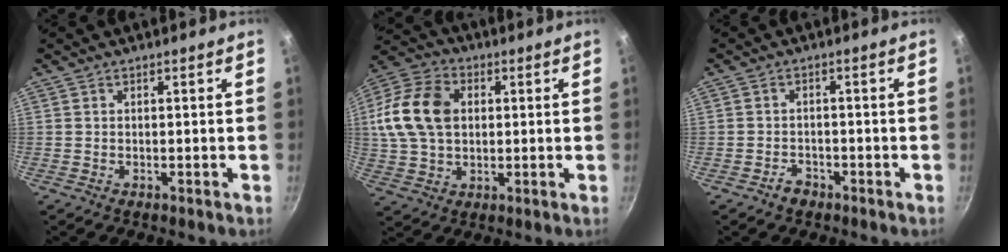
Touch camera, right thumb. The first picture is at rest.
{"total": 15.9, "force": [2.5, 11.4, 10.8], "torque": [-0.188, 0.017, 0.036]}
{"total": 2.5, "force": [-1.8, 1.7, 0.7], "torque": [-0.002, 0.021, -0.026]}